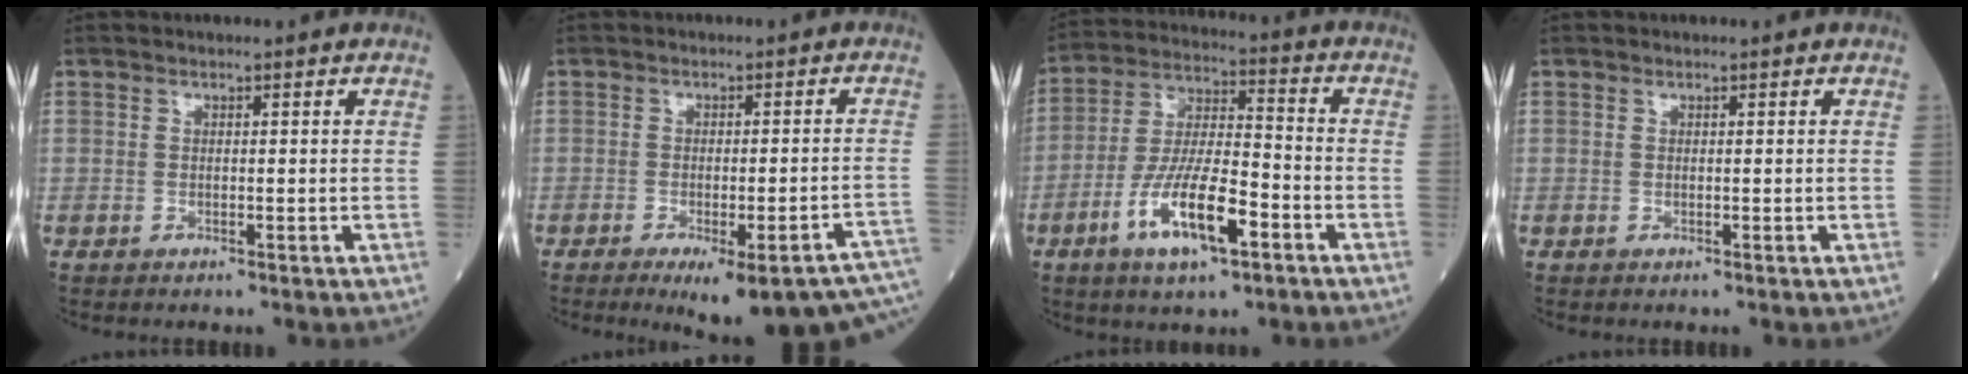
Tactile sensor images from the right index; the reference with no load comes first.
{"total": 17.5, "force": [-13.7, 1.7, 10.8], "torque": [-0.063, -0.008, -0.162]}
{"total": 12.7, "force": [-5.7, 3.1, 10.9], "torque": [-0.219, -0.004, -0.104]}
{"total": 0.0}